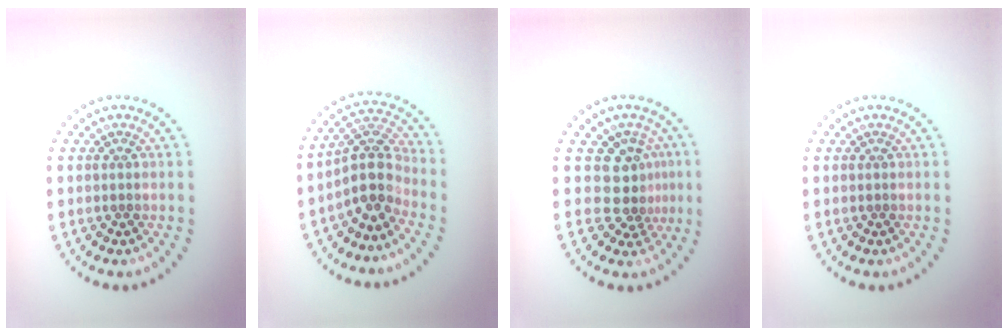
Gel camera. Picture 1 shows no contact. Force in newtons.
{"total": 4.3, "press": 3.3, "slide": 2.8}
{"total": 3.4, "press": 2.5, "slide": 2.4}
{"total": 0.0}